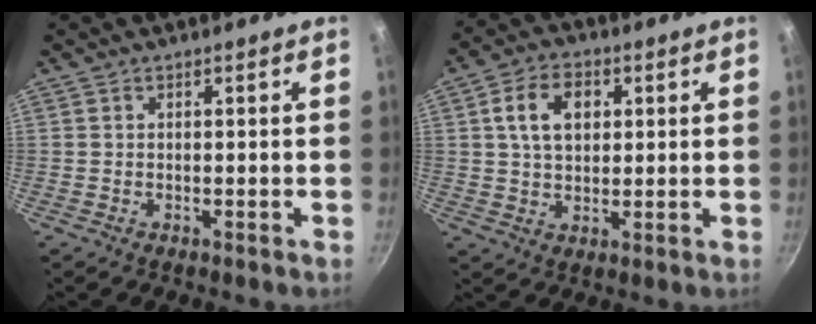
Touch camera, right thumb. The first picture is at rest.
{"total": 8.9, "force": [2.3, 6.1, 6.1], "torque": [-0.092, 0.006, 0.038]}